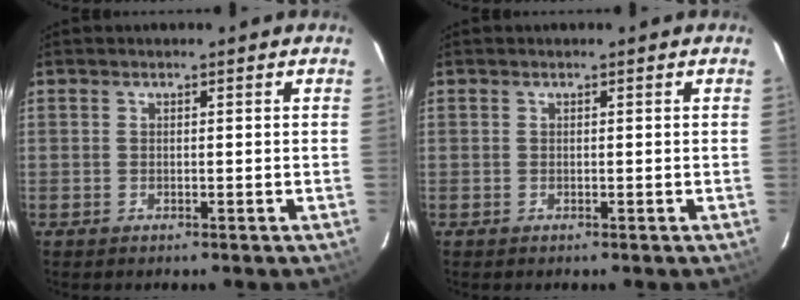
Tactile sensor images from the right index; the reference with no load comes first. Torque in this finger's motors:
{"motor_torque": [0.09, -0.02, 0.08, 0.01]}